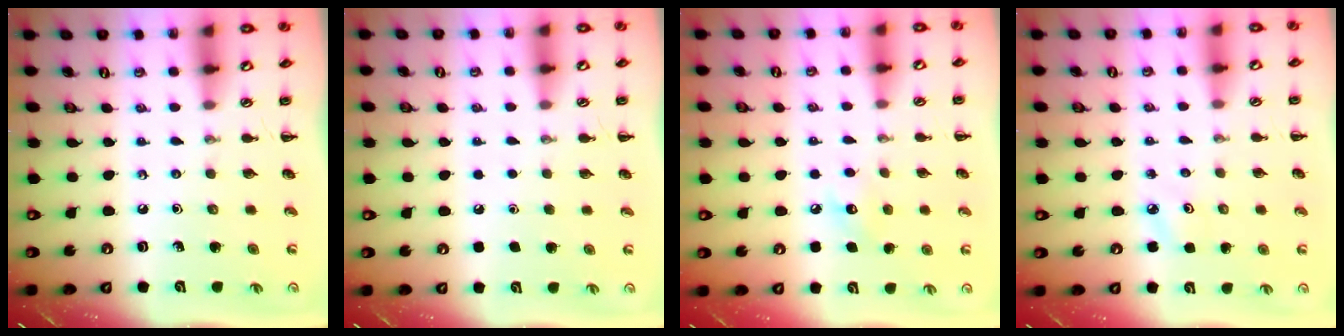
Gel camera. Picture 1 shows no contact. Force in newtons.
{"total": 1.8, "press": 1.8, "slide": 0.1}
{"total": 7.1, "press": 6.8, "slide": 1.8}
{"total": 3.2, "press": 3.1, "slide": 0.9}